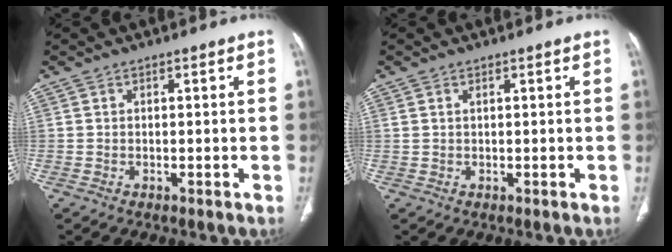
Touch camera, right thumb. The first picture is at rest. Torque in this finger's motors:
{"motor_torque": [-0.39, -0.41, -0.36, 0.14, 0.02]}